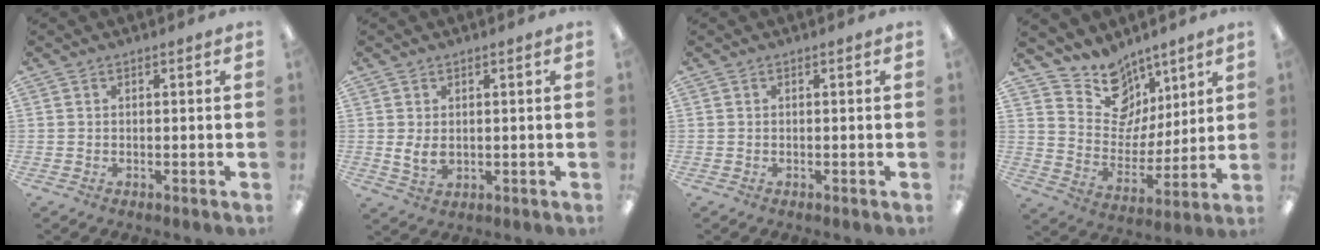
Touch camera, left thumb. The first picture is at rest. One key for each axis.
{"total": 3.8, "fx": 0.5, "fy": 2.4, "fz": 2.9, "tx": -0.060, "ty": -0.007, "tz": 0.006}
{"total": 0.0}
{"total": 13.4, "fx": 9.3, "fy": 9.0, "fz": 3.4, "tx": -0.065, "ty": -0.078, "tz": 0.179}